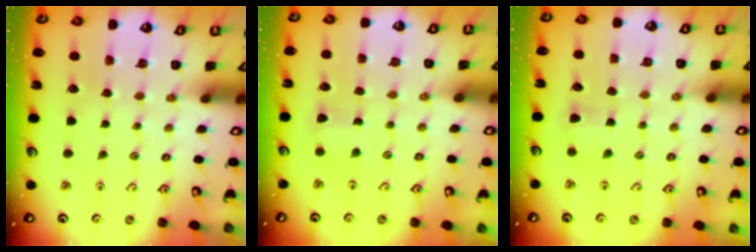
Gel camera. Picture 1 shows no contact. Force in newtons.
{"total": 2.5, "press": 2.5, "slide": 0.3}
{"total": 2.8, "press": 2.8, "slide": 0.5}